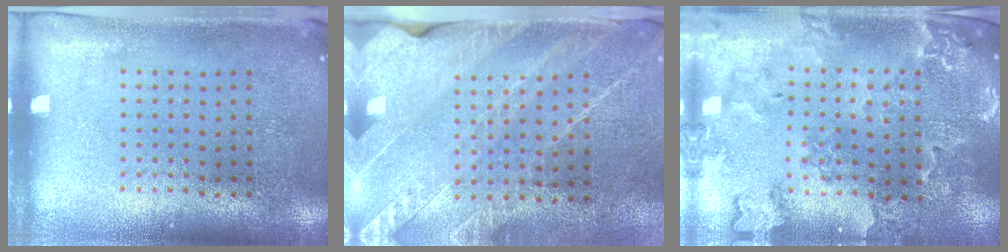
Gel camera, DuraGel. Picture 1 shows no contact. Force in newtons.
{"total": 2.6, "press": 2.6, "slide": 0.0}
{"total": 1.9, "press": 1.9, "slide": 0.2}